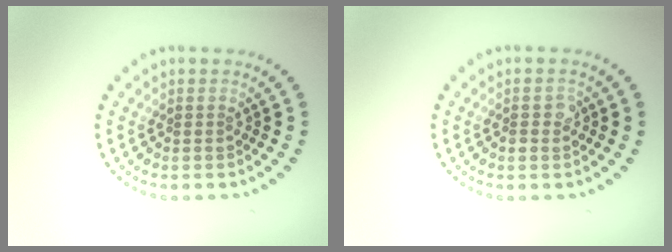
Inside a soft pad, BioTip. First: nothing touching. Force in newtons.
{"total": 1.6, "press": 1.5, "slide": 0.3}